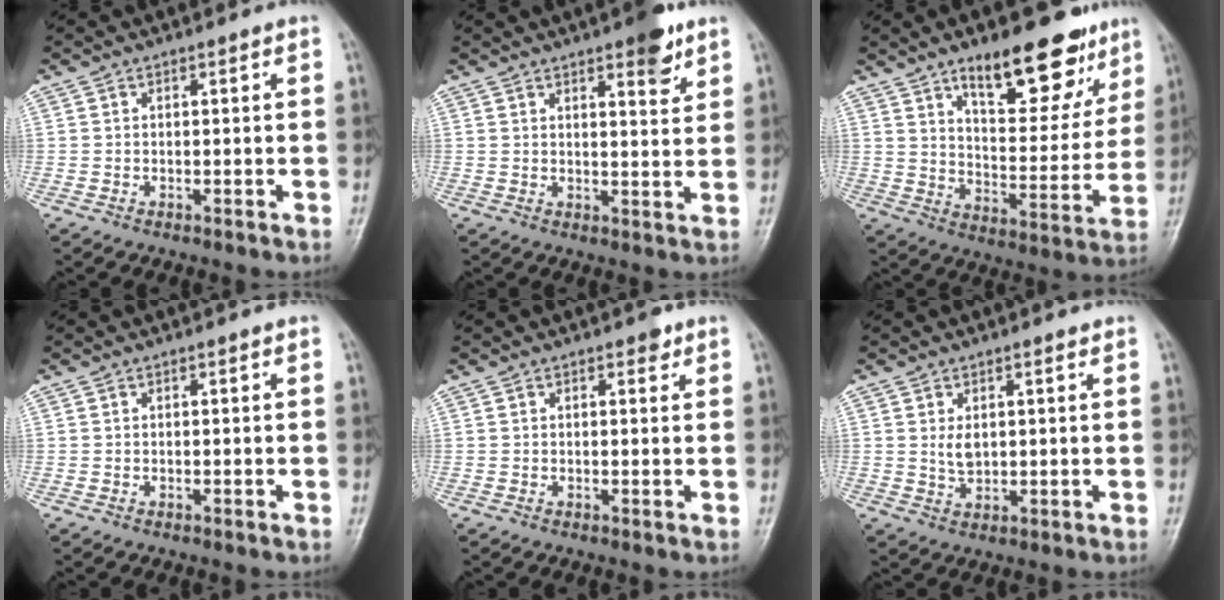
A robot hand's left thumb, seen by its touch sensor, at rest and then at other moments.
{"total": 6.5, "force": [4.0, 1.9, 4.7], "torque": [-0.049, -0.021, 0.051]}
{"total": 19.1, "force": [12.1, 7.8, 12.5], "torque": [-0.120, -0.069, 0.186]}
{"total": 0.0}
{"total": 1.5, "force": [0.9, 0.8, 0.8], "torque": [-0.001, -0.002, 0.009]}
{"total": 3.0, "force": [0.9, 1.8, 2.2], "torque": [-0.029, -0.011, 0.024]}